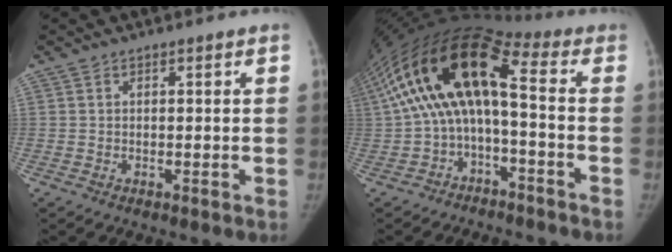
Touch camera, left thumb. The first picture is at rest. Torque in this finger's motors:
{"motor_torque": [0.94, 1.08, 2.74, -0.04, 1.05]}